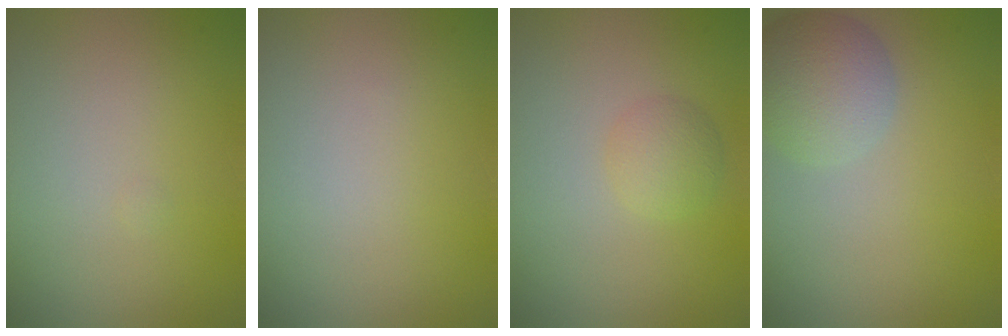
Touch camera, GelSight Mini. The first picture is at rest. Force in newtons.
{"total": 0.0}
{"total": 1.9, "press": 1.9, "slide": 0.1}
{"total": 4.5, "press": 4.5, "slide": 0.1}